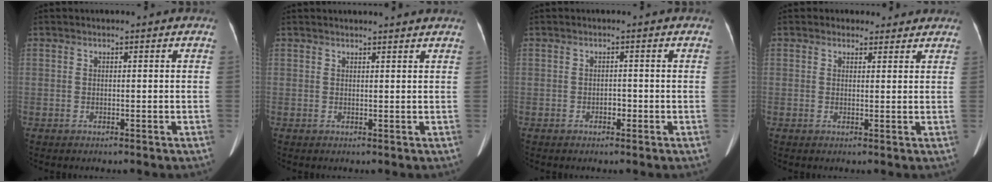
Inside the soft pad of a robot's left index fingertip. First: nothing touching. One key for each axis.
{"total": 5.0, "fx": 4.7, "fy": -0.1, "fz": 1.5, "tx": -0.014, "ty": 0.005, "tz": 0.047}
{"total": 1.0, "fx": -0.9, "fy": 0.4, "fz": 0.4, "tx": 0.001, "ty": -0.005, "tz": -0.012}
{"total": 3.3, "fx": 2.8, "fy": 1.9, "fz": 0.0, "tx": 0.015, "ty": -0.009, "tz": 0.024}